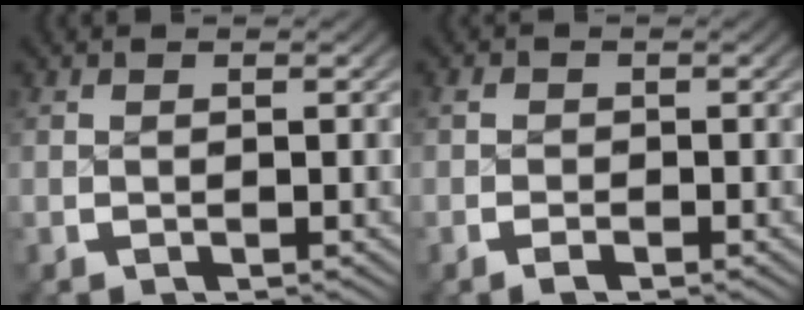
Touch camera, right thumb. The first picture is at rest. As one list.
[{"total": 1.0, "force": [-0.6, 0.8, 0.1], "torque": [-0.005, -0.005, -0.013]}]